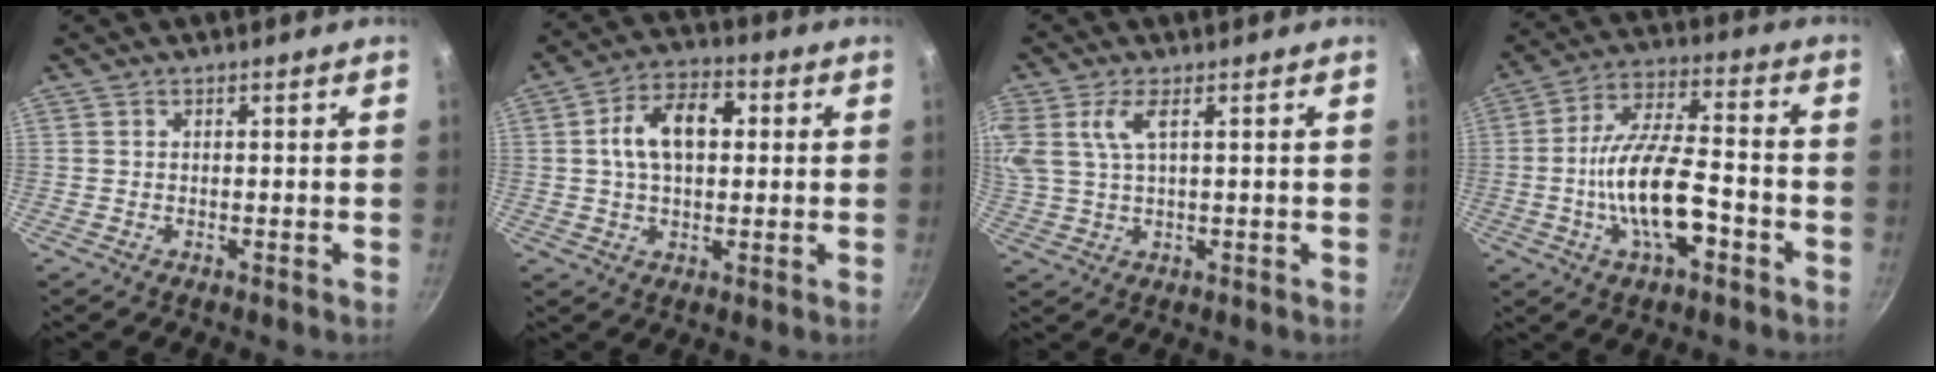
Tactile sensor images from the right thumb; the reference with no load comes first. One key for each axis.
{"total": 11.2, "fx": 1.7, "fy": 7.0, "fz": 8.6, "tx": -0.123, "ty": 0.021, "tz": 0.018}
{"total": 8.8, "fx": 3.4, "fy": 4.0, "fz": 7.0, "tx": -0.149, "ty": 0.008, "tz": 0.068}
{"total": 15.0, "fx": -4.7, "fy": 6.0, "fz": 12.9, "tx": -0.225, "ty": 0.036, "tz": -0.090}